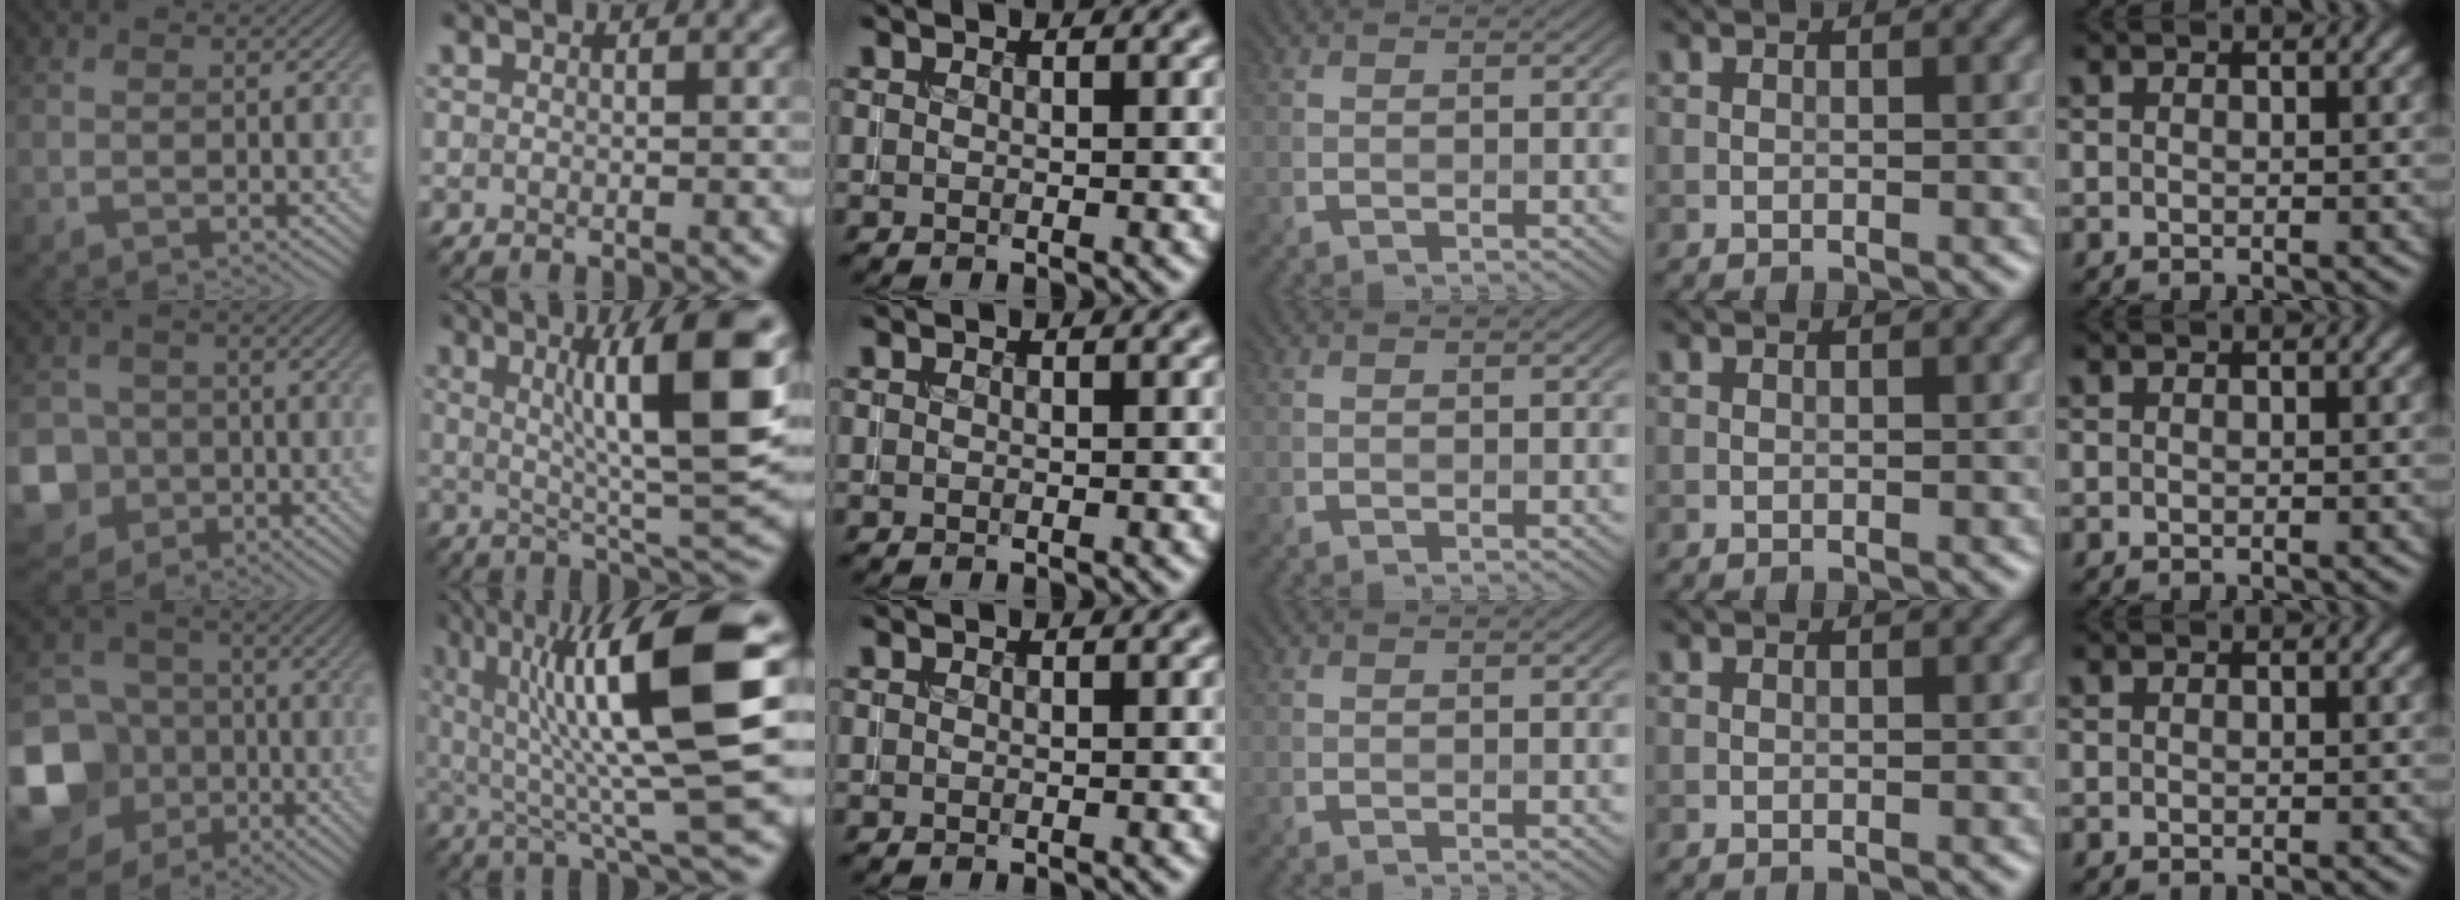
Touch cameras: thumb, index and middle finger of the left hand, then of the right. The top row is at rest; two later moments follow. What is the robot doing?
{"motion": "insert", "object": "coin"}